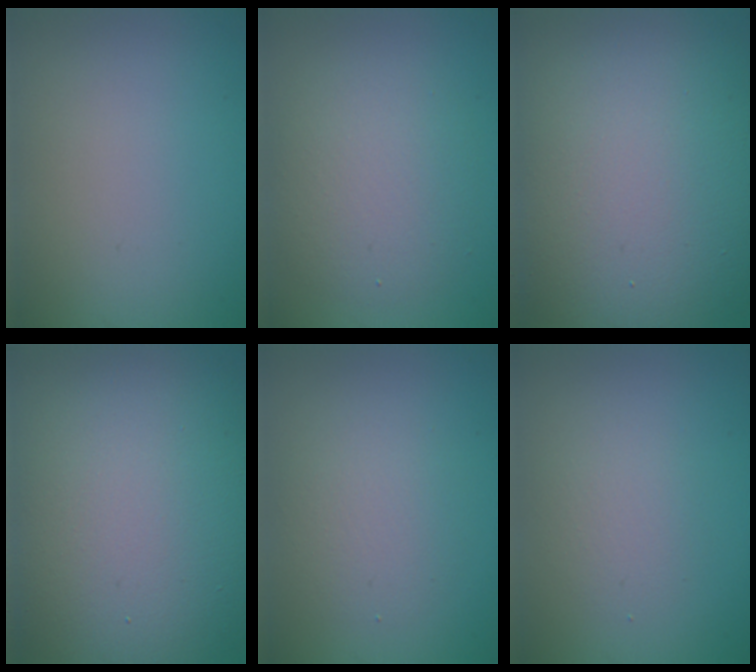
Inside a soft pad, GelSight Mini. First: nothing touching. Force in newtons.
{"total": 4.5, "press": 4.5, "slide": 0.1}
{"total": 17.3, "press": 17.3, "slide": 1.1}
{"total": 17.3, "press": 17.3, "slide": 1.1}
{"total": 2.9, "press": 2.9, "slide": 0.0}
{"total": 1.9, "press": 1.9, "slide": 0.1}